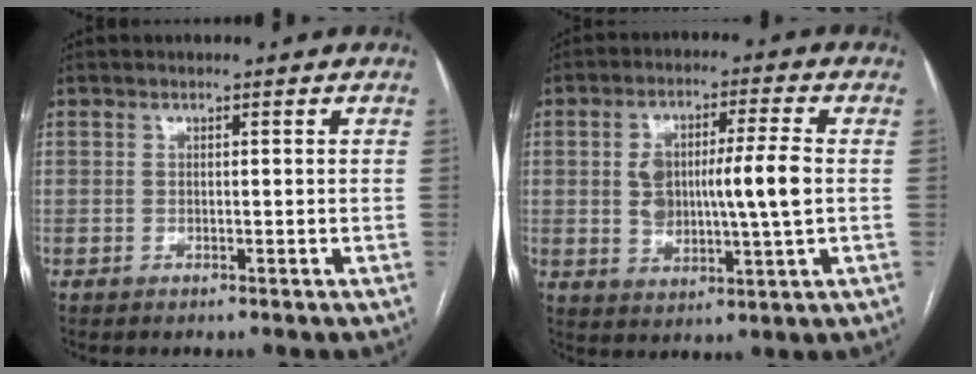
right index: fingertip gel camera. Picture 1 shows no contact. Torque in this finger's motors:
{"motor_torque": [1.58, 0.06, 0.76, 0.16]}